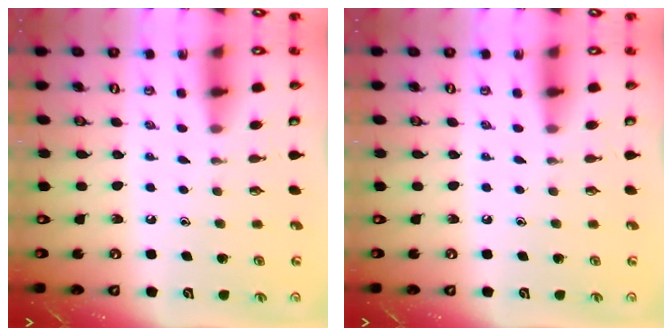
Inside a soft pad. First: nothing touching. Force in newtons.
{"total": 0.0}